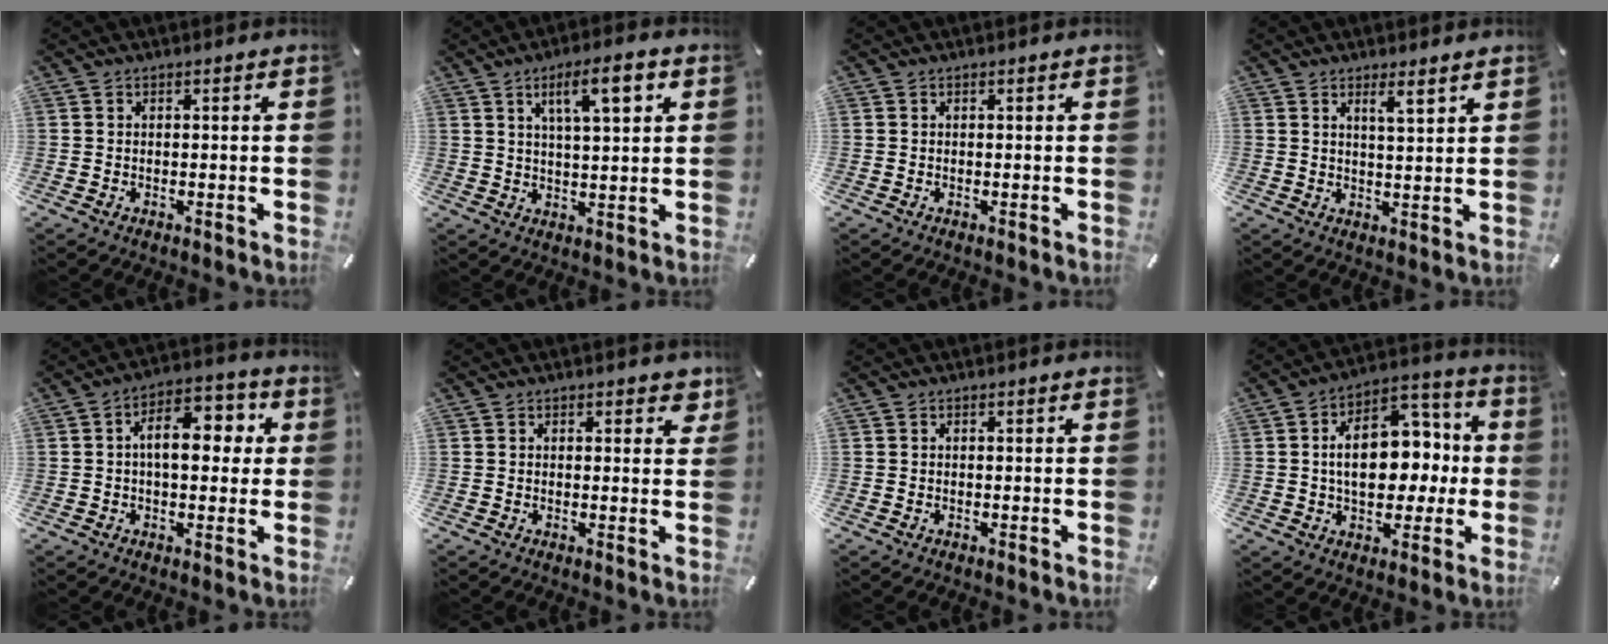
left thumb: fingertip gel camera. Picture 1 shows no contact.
{"total": 9.9, "force": [4.5, 2.8, 8.3], "torque": [-0.130, -0.009, 0.069]}
{"total": 0.0}
{"total": 4.1, "force": [3.0, -0.1, 2.9], "torque": [-0.055, -0.014, 0.048]}
{"total": 10.9, "force": [1.4, 6.3, 8.7], "torque": [-0.118, 0.003, 0.019]}
{"total": 2.6, "force": [1.5, 1.4, 1.5], "torque": [-0.003, -0.006, 0.018]}
{"total": 0.0}
{"total": 15.9, "force": [0.6, 11.2, 11.3], "torque": [-0.171, 0.002, 0.013]}